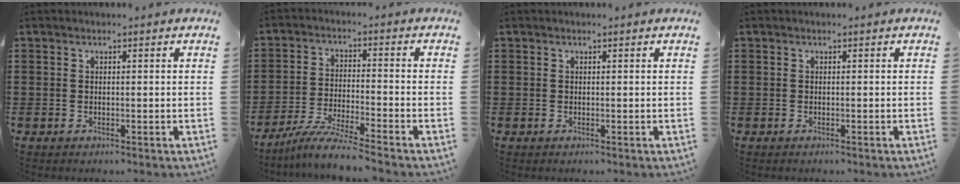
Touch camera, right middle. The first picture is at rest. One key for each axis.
{"total": 6.1, "fx": -5.5, "fy": -0.5, "fz": 2.7, "tx": -0.064, "ty": -0.021, "tz": -0.106}
{"total": 0.0}
{"total": 0.0}